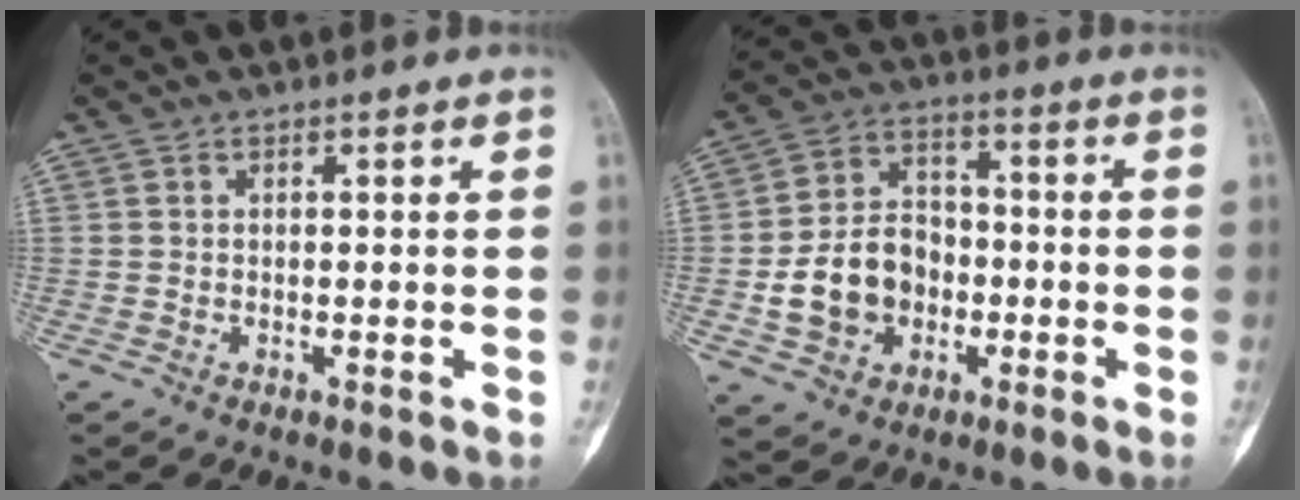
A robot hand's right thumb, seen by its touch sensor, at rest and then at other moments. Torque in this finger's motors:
{"motor_torque": [0.17, 0.04, 0.92, -0.21, 0.05]}